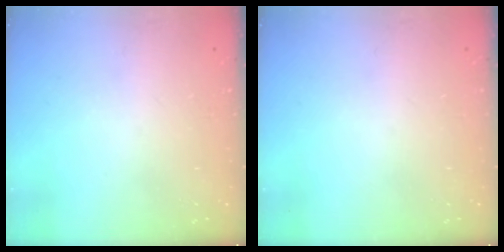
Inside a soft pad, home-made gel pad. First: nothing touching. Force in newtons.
{"total": 0.0}